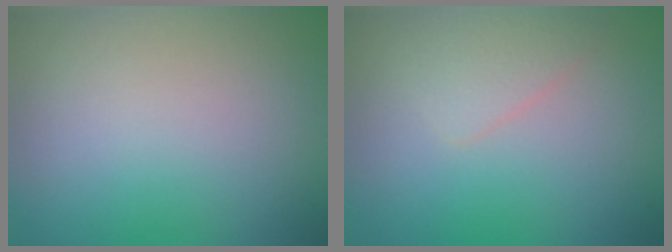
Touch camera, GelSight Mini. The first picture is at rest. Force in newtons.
{"total": 1.7, "press": 1.7, "slide": 0.1}